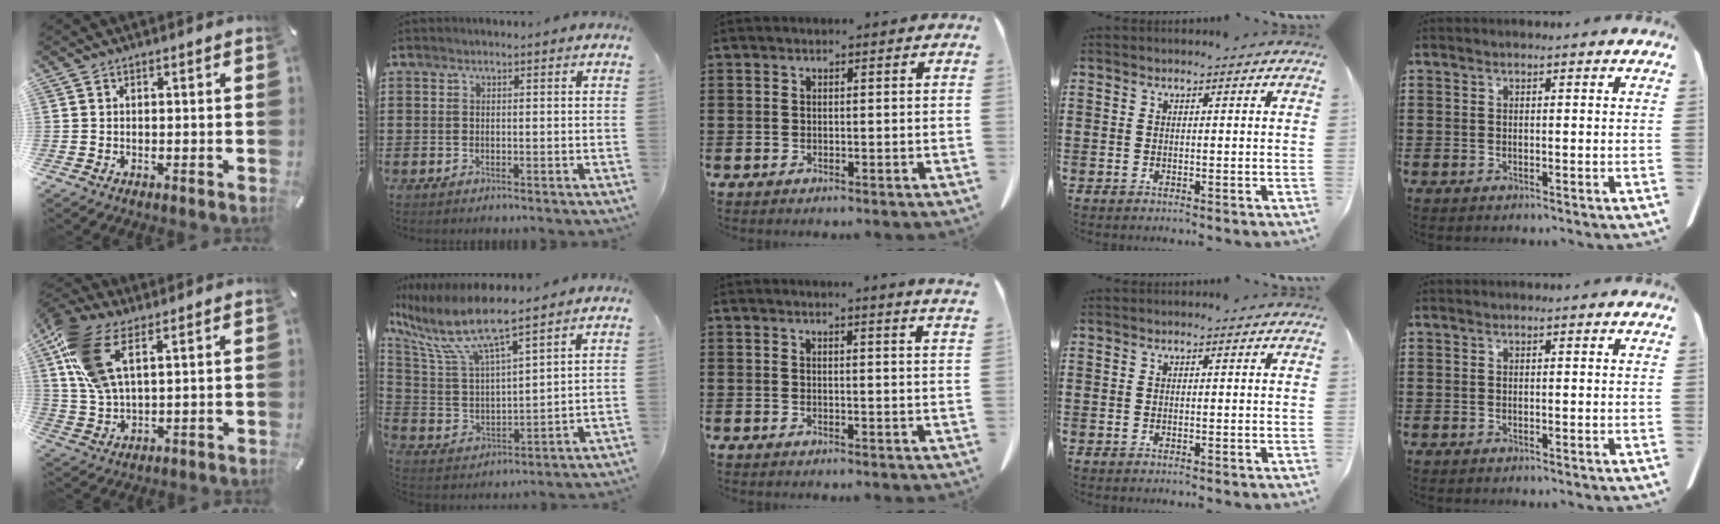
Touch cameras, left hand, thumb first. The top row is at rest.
{"thumb": {"total": 12.8, "force": [6.3, 6.0, 9.4], "torque": [-0.219, -0.013, 0.118]}, "index": {"total": 9.4, "force": [7.7, 1.2, 5.3], "torque": [-0.143, -0.047, 0.128]}, "middle": {"total": 2.3, "force": [2.1, -1.0, 0.4], "torque": [-0.009, -0.011, 0.040]}}